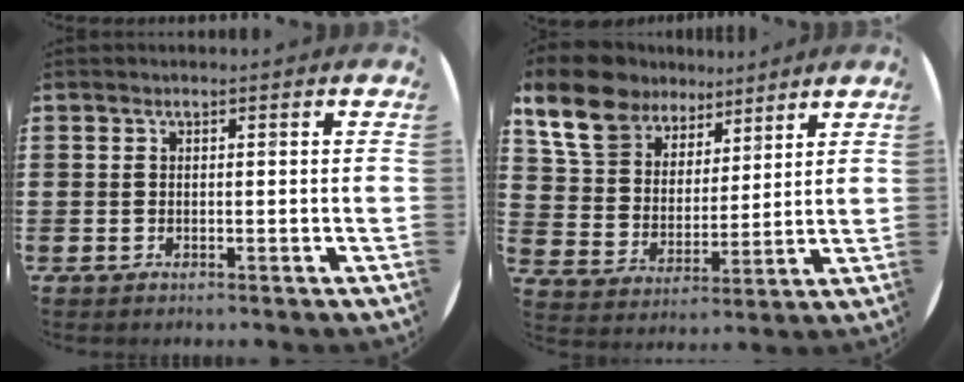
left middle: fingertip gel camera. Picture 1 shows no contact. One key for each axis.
{"total": 11.2, "fx": 8.9, "fy": 6.2, "fz": 3.0, "tx": -0.108, "ty": -0.028, "tz": 0.171}